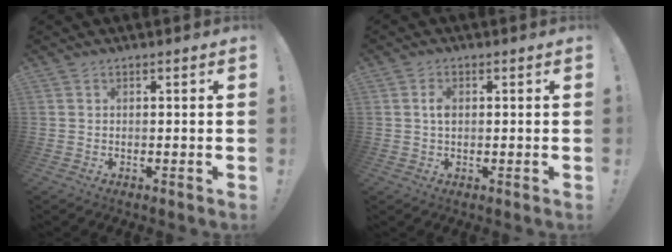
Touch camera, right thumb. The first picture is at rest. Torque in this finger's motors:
{"motor_torque": [0.58, 0.39, 0.31, -0.24, 0.02]}